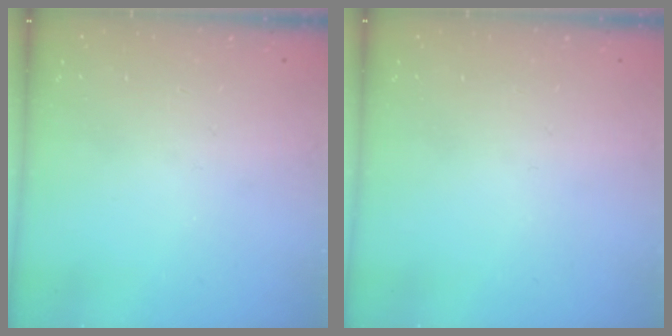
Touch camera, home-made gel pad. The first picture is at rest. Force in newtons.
{"total": 0.0}